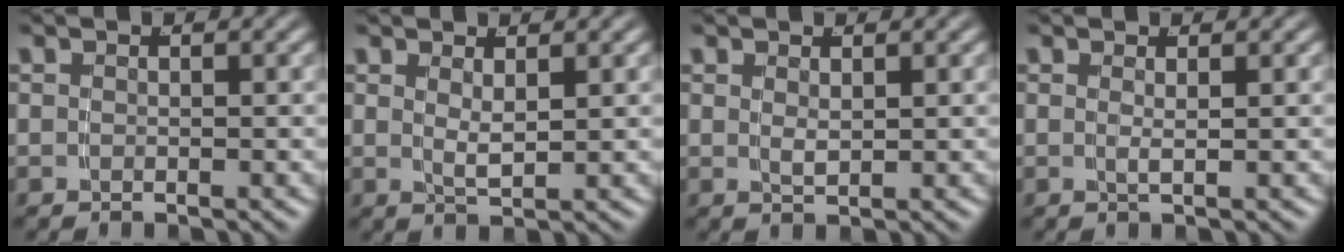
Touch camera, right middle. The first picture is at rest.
{"total": 1.8, "force": [0.9, -0.3, 1.5], "torque": [-0.025, -0.009, 0.023]}
{"total": 1.0, "force": [0.6, -0.4, 0.7], "torque": [-0.011, -0.005, 0.020]}
{"total": 1.1, "force": [0.2, -0.9, 0.7], "torque": [-0.017, -0.008, 0.010]}